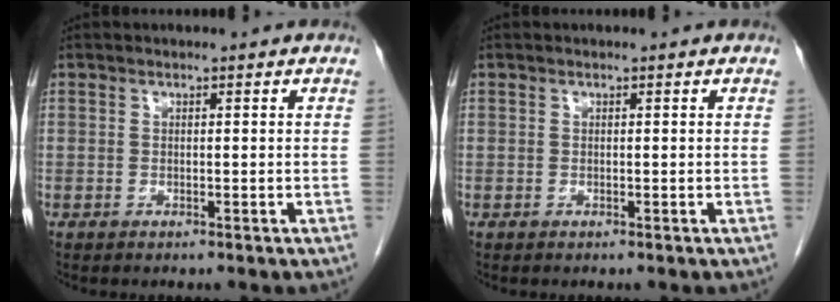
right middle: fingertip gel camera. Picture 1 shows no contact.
{"total": 0.0}